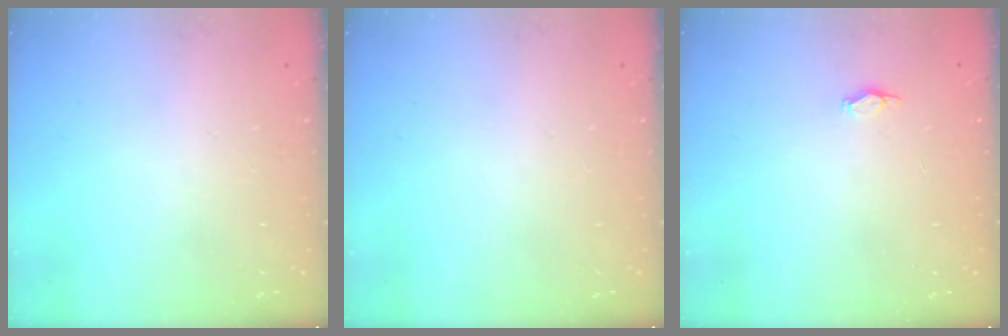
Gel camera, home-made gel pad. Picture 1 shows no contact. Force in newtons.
{"total": 0.0}
{"total": 2.2, "press": 1.9, "slide": 1.2}